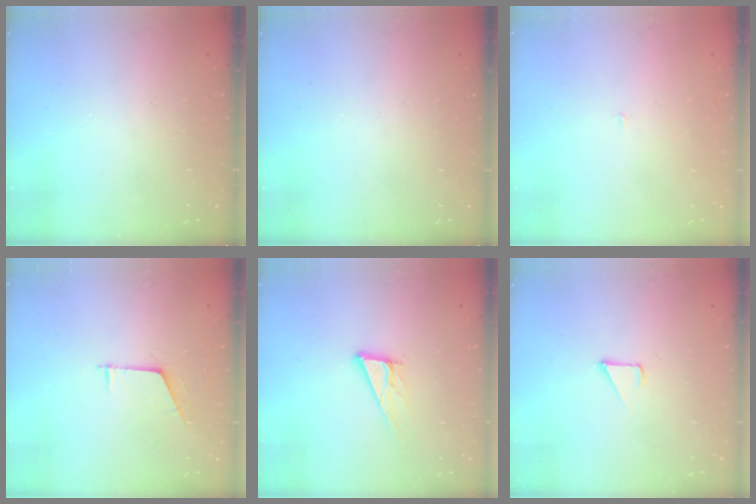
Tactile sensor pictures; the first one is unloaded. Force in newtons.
{"total": 0.0}
{"total": 1.2, "press": 1.2, "slide": 0.1}
{"total": 5.7, "press": 5.7, "slide": 0.3}
{"total": 10.8, "press": 10.5, "slide": 2.6}
{"total": 2.8, "press": 2.8, "slide": 0.2}